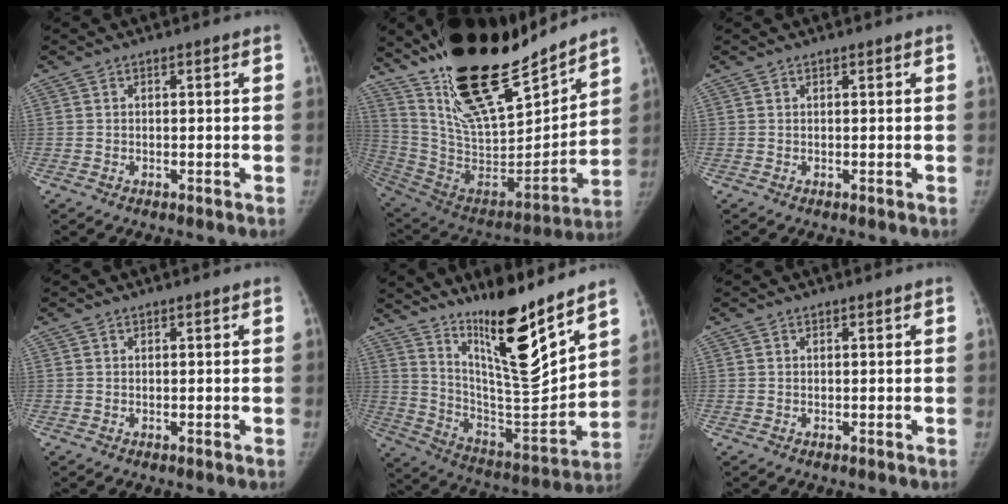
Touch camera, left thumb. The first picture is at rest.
{"total": 30.3, "force": [22.4, 10.7, 17.4], "torque": [-0.255, -0.112, 0.384]}
{"total": 0.0}
{"total": 0.0}
{"total": 20.0, "force": [14.3, 3.0, 13.7], "torque": [-0.184, -0.107, 0.253]}
{"total": 0.0}